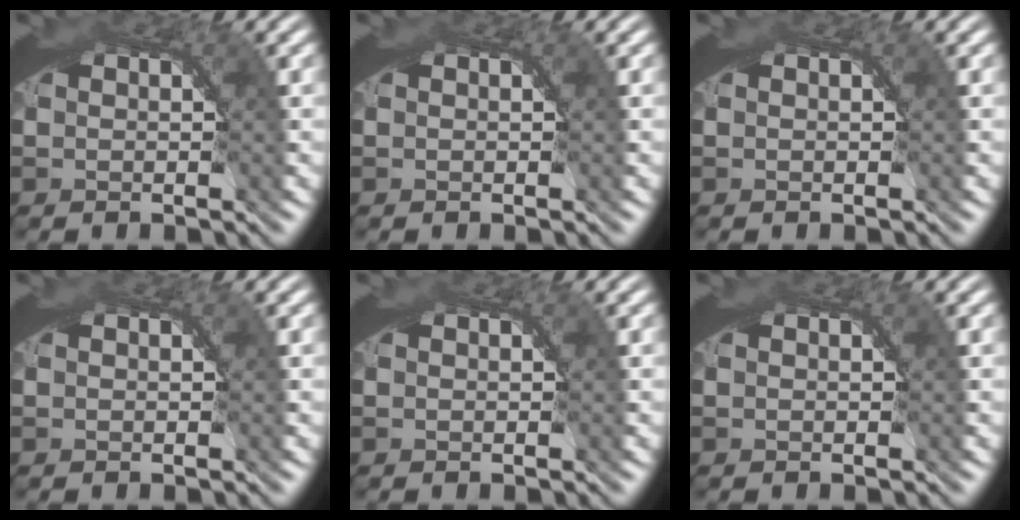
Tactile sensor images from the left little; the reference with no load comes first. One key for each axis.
{"total": 0.0}
{"total": 0.0}
{"total": 0.0}
{"total": 0.0}
{"total": 0.0}